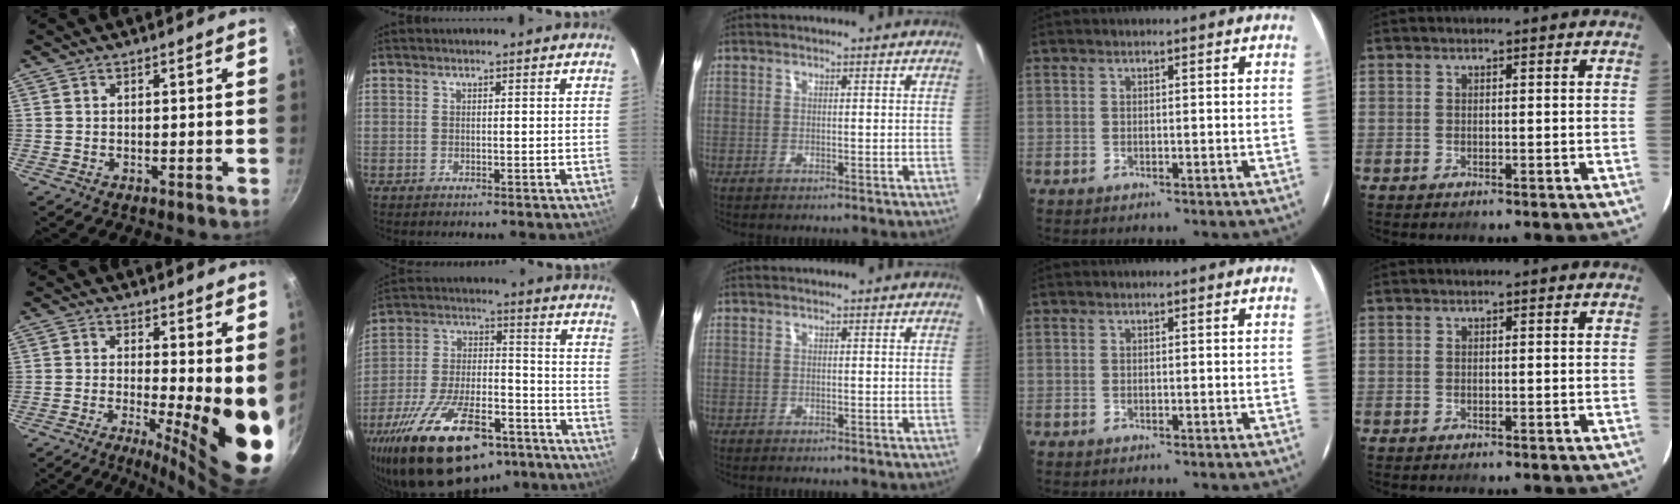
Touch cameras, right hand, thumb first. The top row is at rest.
{"thumb": {"total": 12.9, "force": [-0.5, 3.5, 12.4], "torque": [-0.152, -0.026, -0.006]}, "index": {"total": 26.3, "force": [-18.0, 11.0, 15.8], "torque": [-0.302, -0.021, -0.273]}, "middle": {"total": 0.8, "force": [0.2, -0.8, -0.3], "torque": [0.007, -0.005, 0.001]}}